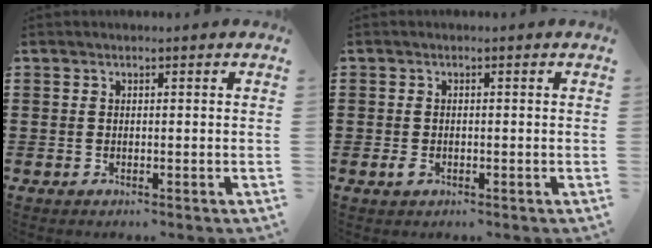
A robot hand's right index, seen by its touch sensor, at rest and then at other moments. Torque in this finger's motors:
{"motor_torque": [0.92, 0.85, 0.02, 0.00]}